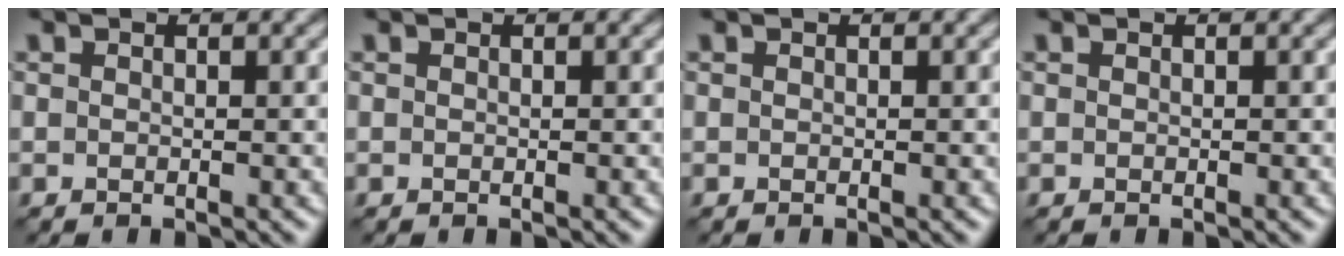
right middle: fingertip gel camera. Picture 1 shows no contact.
{"total": 0.0}
{"total": 0.0}
{"total": 0.0}